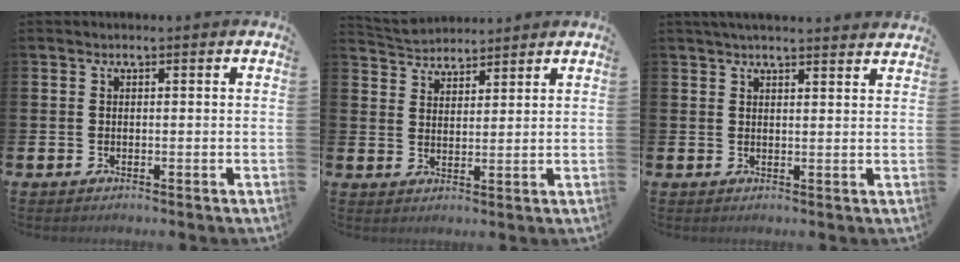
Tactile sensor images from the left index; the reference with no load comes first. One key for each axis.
{"total": 3.9, "fx": 3.8, "fy": 0.9, "fz": -0.4, "tx": -0.006, "ty": -0.019, "tz": 0.069}
{"total": 3.0, "fx": 2.9, "fy": 0.0, "fz": 0.6, "tx": -0.009, "ty": -0.013, "tz": 0.051}